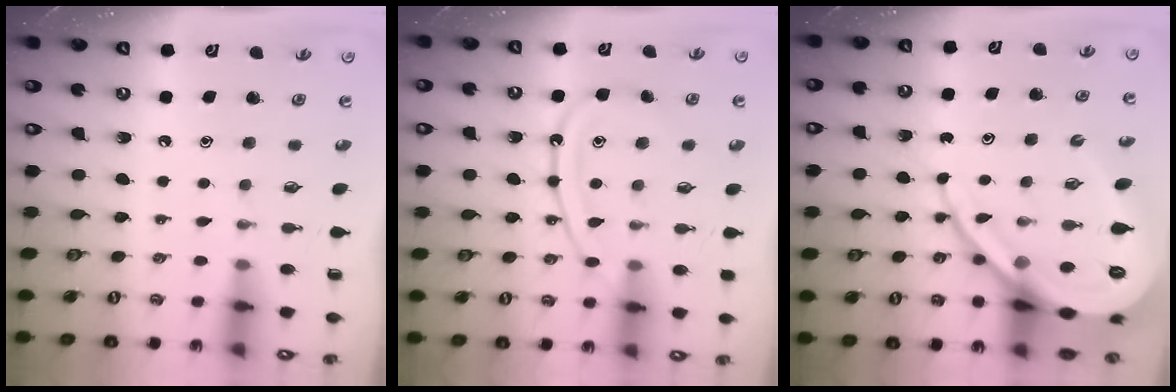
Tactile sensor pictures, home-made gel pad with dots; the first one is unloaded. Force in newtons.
{"total": 11.7, "press": 11.7, "slide": 1.2}
{"total": 16.8, "press": 16.7, "slide": 1.9}